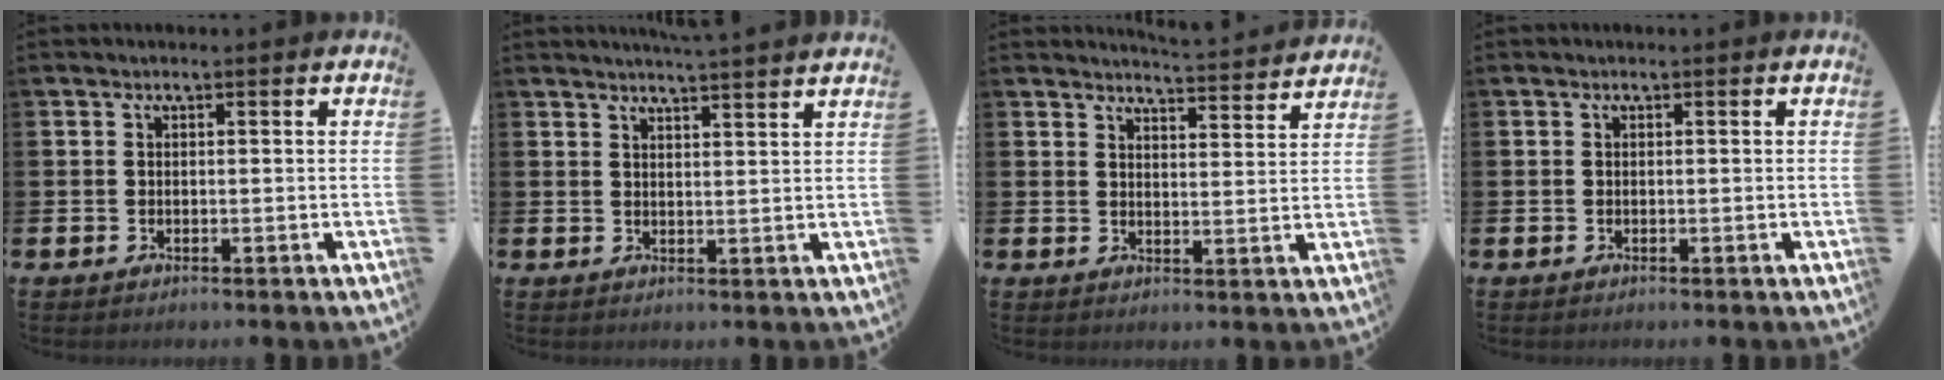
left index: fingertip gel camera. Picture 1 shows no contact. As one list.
[{"total": 3.6, "force": [3.5, -0.8, 0.1], "torque": [-0.003, -0.023, 0.063]}, {"total": 4.8, "force": [4.7, -0.3, 0.3], "torque": [-0.004, -0.038, 0.082]}, {"total": 0.0}]